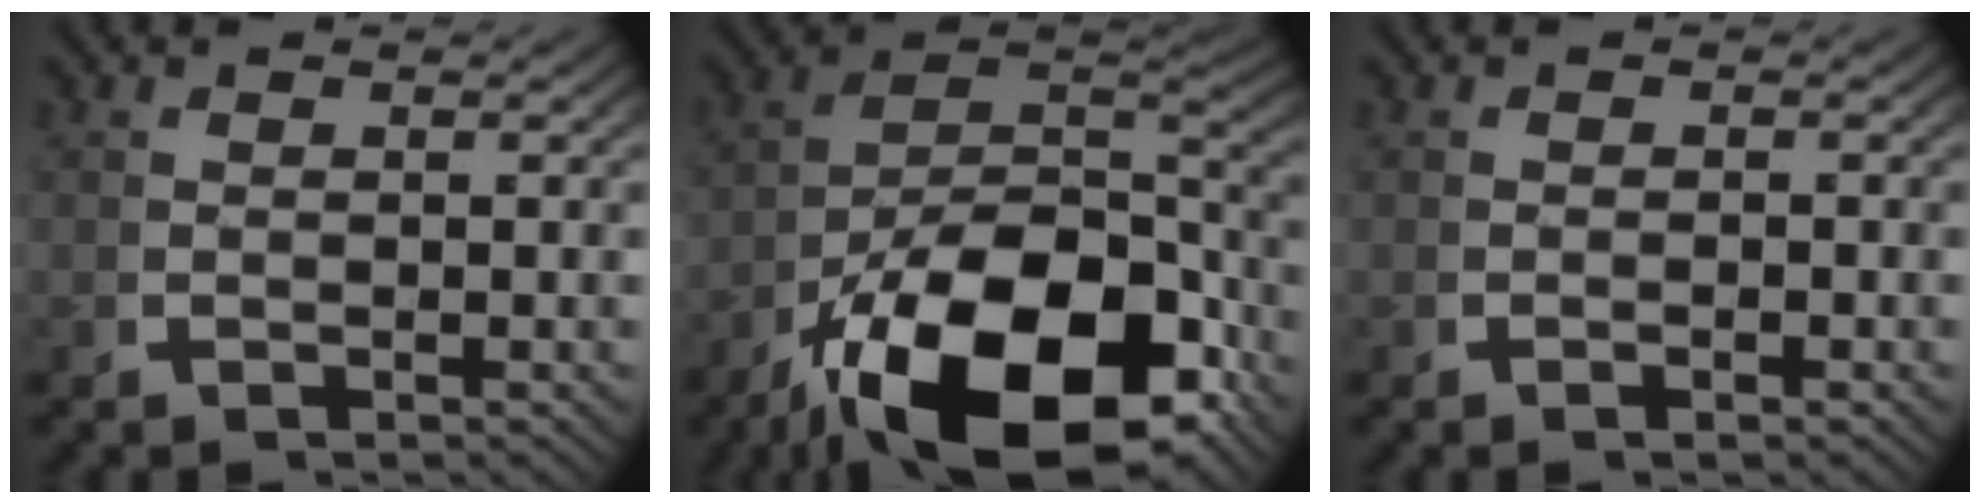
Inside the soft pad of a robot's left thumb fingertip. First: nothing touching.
{"total": 17.9, "force": [-5.8, 10.1, 13.6], "torque": [-0.242, -0.063, -0.064]}
{"total": 0.7, "force": [-0.4, 0.2, 0.5], "torque": [-0.006, 0.002, -0.013]}